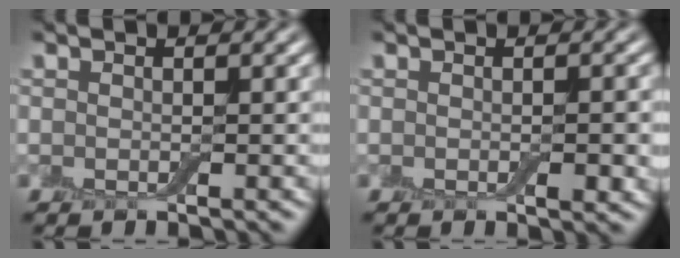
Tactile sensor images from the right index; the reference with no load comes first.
{"total": 1.6, "force": [-0.4, 0.4, 1.5], "torque": [-0.021, -0.002, -0.003]}